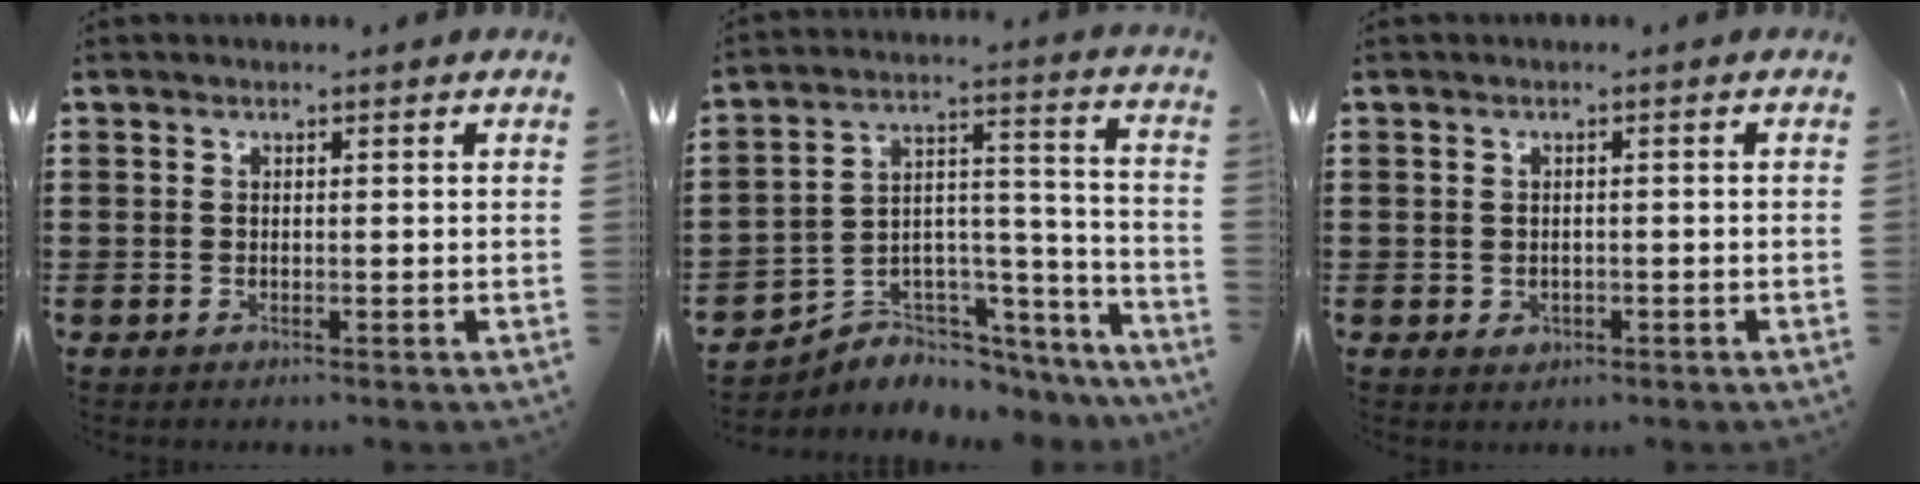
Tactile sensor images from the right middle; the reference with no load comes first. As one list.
[{"total": 4.4, "force": [-3.8, 2.1, -0.2], "torque": [-0.003, -0.002, -0.077]}, {"total": 1.0, "force": [-0.2, 0.8, 0.5], "torque": [-0.012, 0.005, -0.006]}]